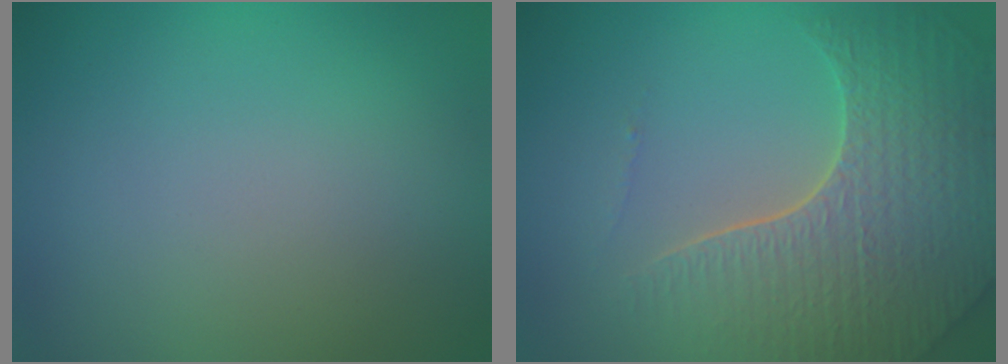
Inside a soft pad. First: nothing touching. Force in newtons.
{"total": 7.0, "press": 5.2, "slide": 4.6}